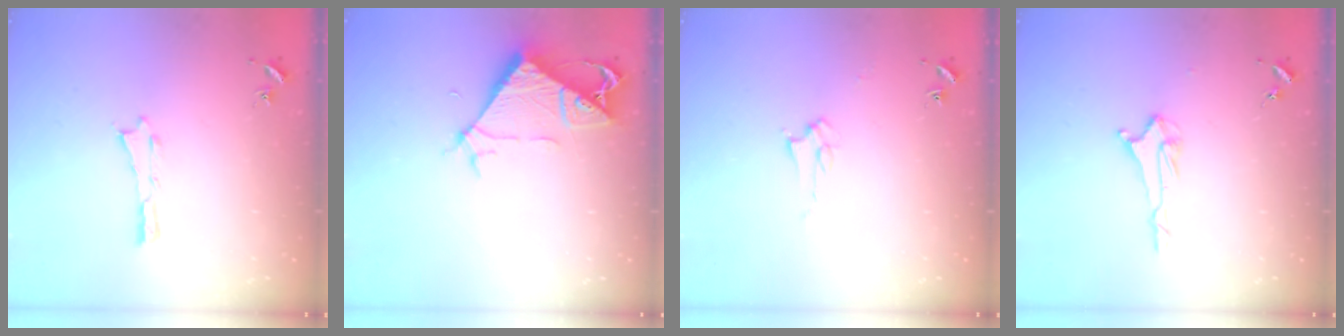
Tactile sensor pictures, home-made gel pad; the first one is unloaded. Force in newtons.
{"total": 6.8, "press": 6.8, "slide": 0.6}
{"total": 2.8, "press": 2.8, "slide": 0.4}
{"total": 2.1, "press": 2.0, "slide": 0.4}